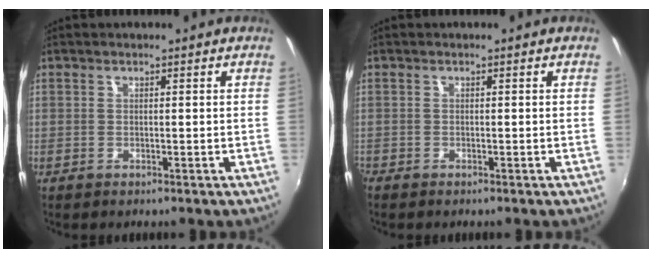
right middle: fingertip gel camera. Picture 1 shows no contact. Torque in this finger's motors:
{"motor_torque": [0.63, -0.67, 0.45, 0.20]}